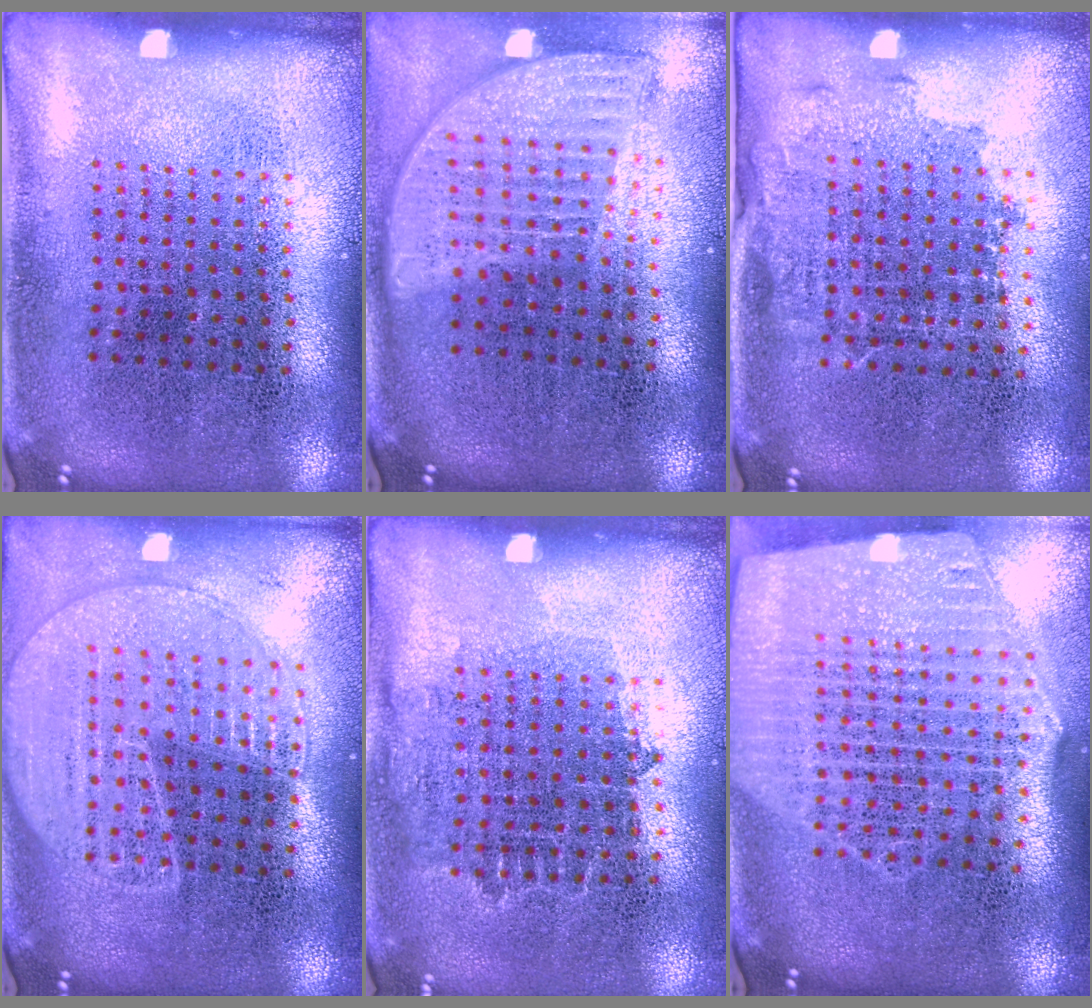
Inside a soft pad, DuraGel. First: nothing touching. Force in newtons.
{"total": 1.9, "press": 1.5, "slide": 1.1}
{"total": 1.4, "press": 1.2, "slide": 0.7}
{"total": 1.8, "press": 1.7, "slide": 0.6}
{"total": 0.8, "press": 0.7, "slide": 0.4}
{"total": 2.7, "press": 2.3, "slide": 1.4}